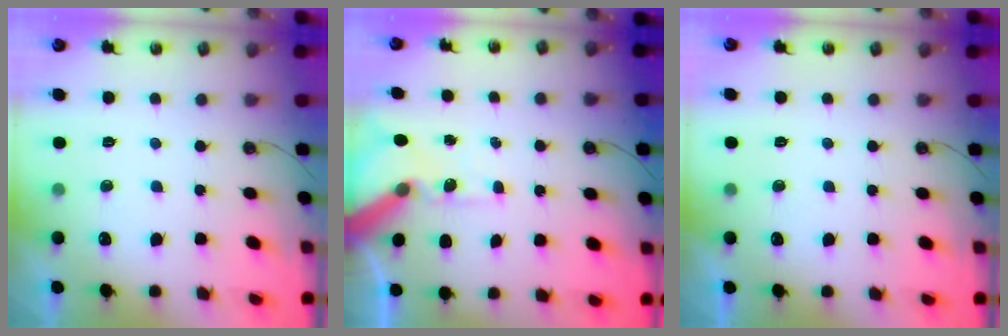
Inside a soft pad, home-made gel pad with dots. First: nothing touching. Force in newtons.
{"total": 10.8, "press": 10.7, "slide": 1.7}
{"total": 0.0}